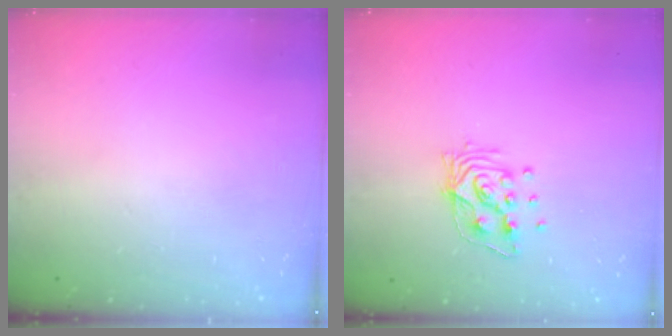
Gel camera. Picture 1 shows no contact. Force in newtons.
{"total": 10.3, "press": 10.3, "slide": 0.7}